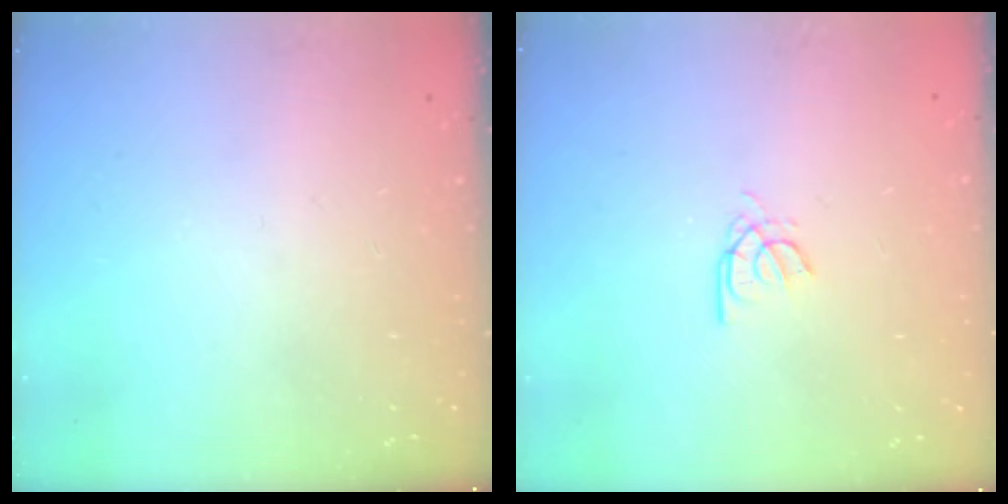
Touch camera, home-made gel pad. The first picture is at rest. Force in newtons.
{"total": 3.0, "press": 3.0, "slide": 0.5}